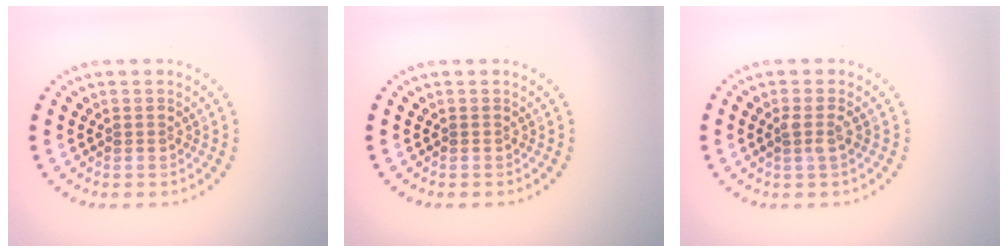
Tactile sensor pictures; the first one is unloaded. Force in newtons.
{"total": 0.0}
{"total": 1.2, "press": 1.0, "slide": 0.6}